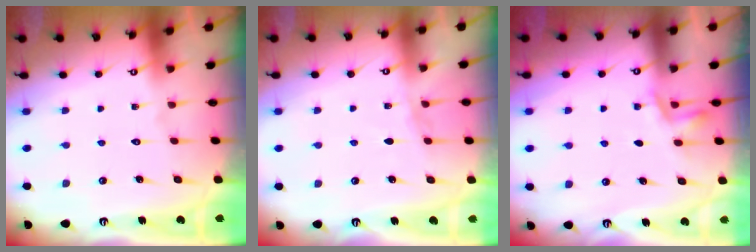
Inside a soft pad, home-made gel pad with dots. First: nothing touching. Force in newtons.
{"total": 5.7, "press": 5.6, "slide": 0.6}
{"total": 2.9, "press": 2.6, "slide": 1.1}